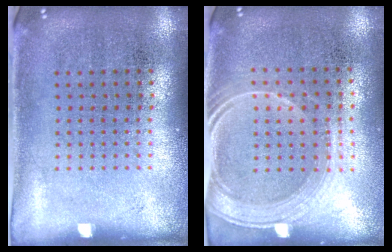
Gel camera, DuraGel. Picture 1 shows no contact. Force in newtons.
{"total": 1.6, "press": 1.4, "slide": 0.8}